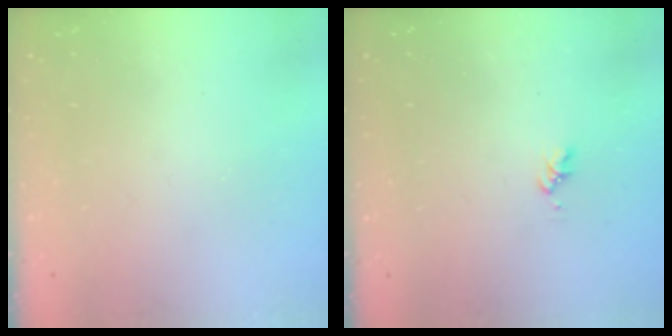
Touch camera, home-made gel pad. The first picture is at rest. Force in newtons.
{"total": 1.6, "press": 1.6, "slide": 0.3}